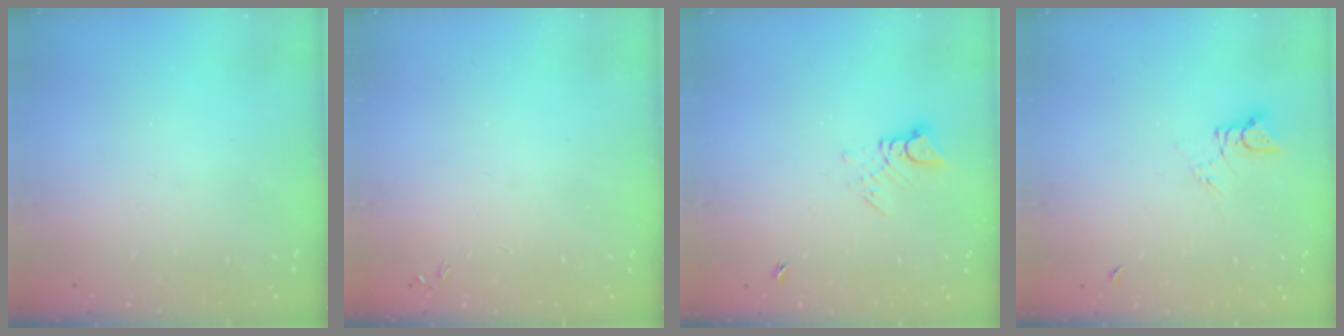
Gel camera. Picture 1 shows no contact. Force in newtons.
{"total": 0.0}
{"total": 3.5, "press": 3.5, "slide": 0.4}
{"total": 1.5, "press": 1.5, "slide": 0.2}